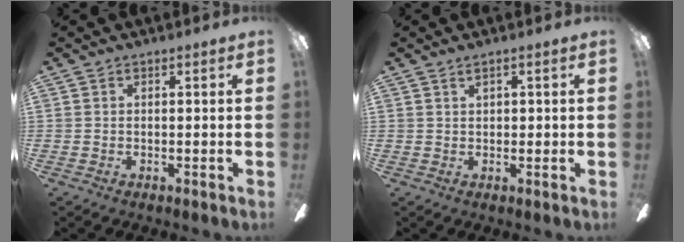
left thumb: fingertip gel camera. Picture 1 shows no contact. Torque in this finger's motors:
{"motor_torque": [0.08, -0.11, -0.15, 0.07, -0.04]}